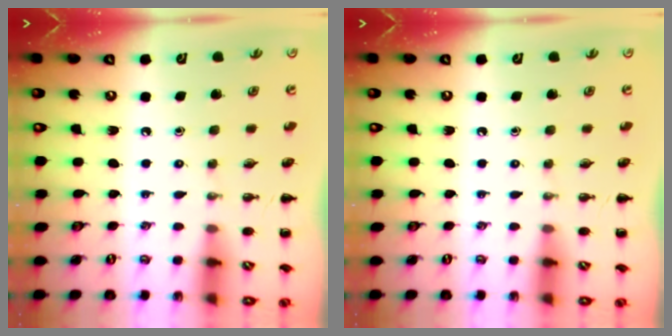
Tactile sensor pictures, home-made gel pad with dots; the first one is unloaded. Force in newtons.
{"total": 0.0}